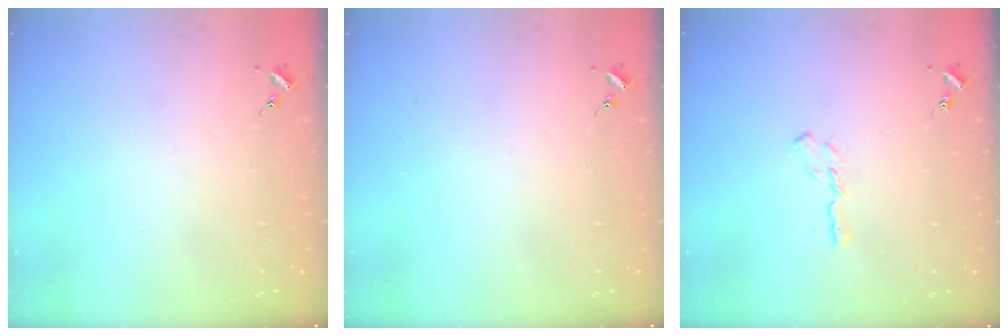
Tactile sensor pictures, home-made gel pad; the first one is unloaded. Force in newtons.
{"total": 0.0}
{"total": 4.2, "press": 4.2, "slide": 0.5}